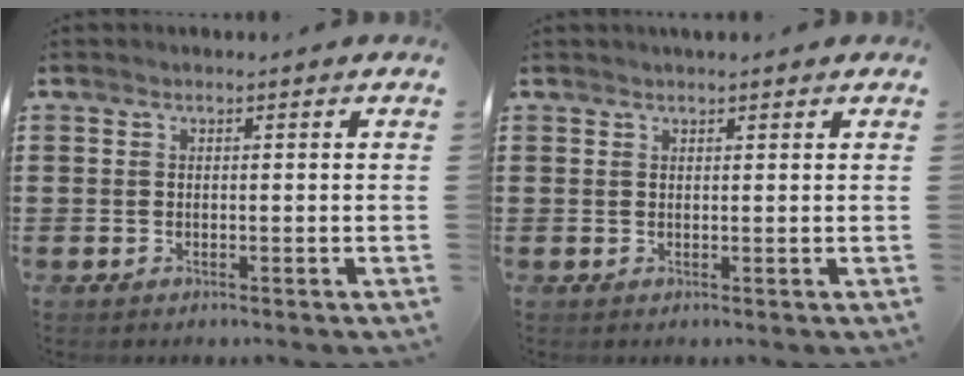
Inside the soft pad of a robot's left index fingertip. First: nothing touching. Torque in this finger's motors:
{"motor_torque": [1.39, 0.75, 0.51, 0.05]}